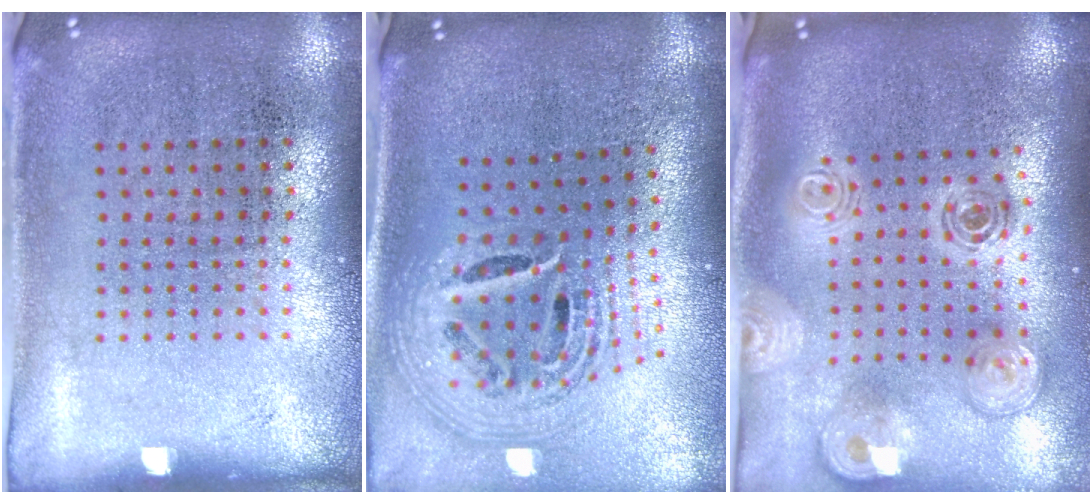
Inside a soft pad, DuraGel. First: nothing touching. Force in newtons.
{"total": 2.8, "press": 1.9, "slide": 2.0}
{"total": 2.1, "press": 1.8, "slide": 1.1}